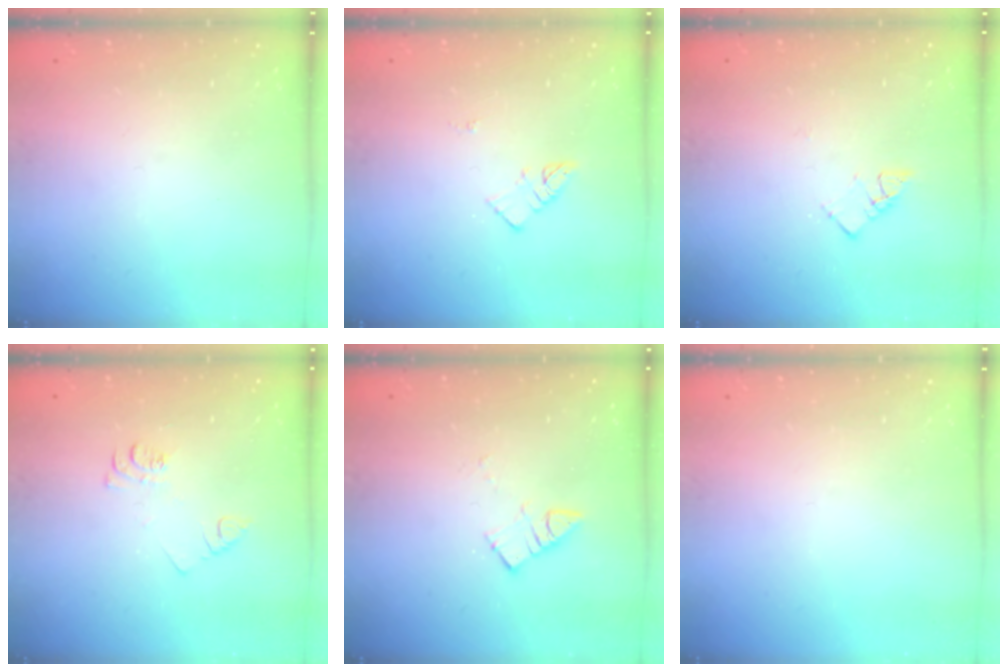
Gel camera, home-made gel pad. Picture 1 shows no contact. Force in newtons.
{"total": 3.3, "press": 3.3, "slide": 0.3}
{"total": 4.2, "press": 4.2, "slide": 0.4}
{"total": 5.5, "press": 5.5, "slide": 0.5}
{"total": 4.9, "press": 4.8, "slide": 0.5}
{"total": 0.0}